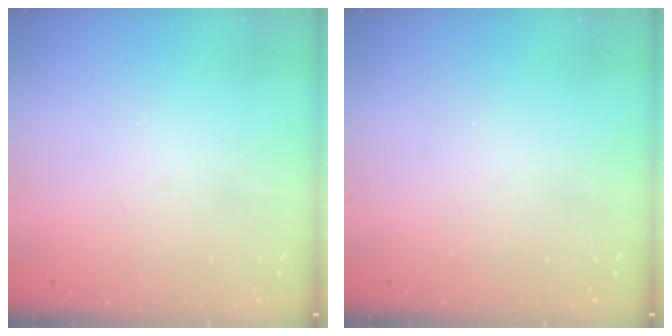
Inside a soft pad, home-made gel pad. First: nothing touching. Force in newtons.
{"total": 0.0}